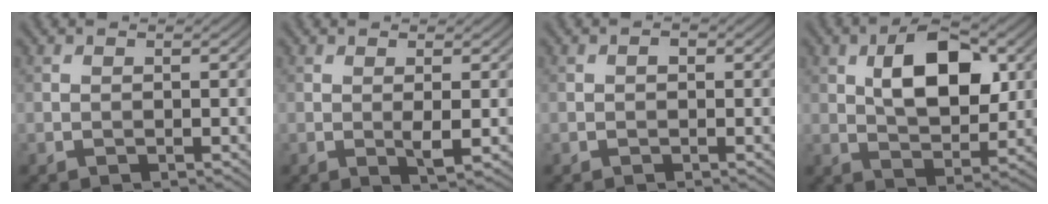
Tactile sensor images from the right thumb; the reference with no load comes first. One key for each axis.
{"total": 2.1, "fx": 0.0, "fy": 0.3, "fz": 2.0, "tx": -0.041, "ty": -0.002, "tz": 0.001}
{"total": 0.7, "fx": 0.0, "fy": 0.5, "fz": 0.5, "tx": -0.006, "ty": 0.000, "tz": -0.003}
{"total": 10.0, "fx": 2.7, "fy": 5.3, "fz": 8.0, "tx": -0.136, "ty": 0.007, "tz": 0.043}